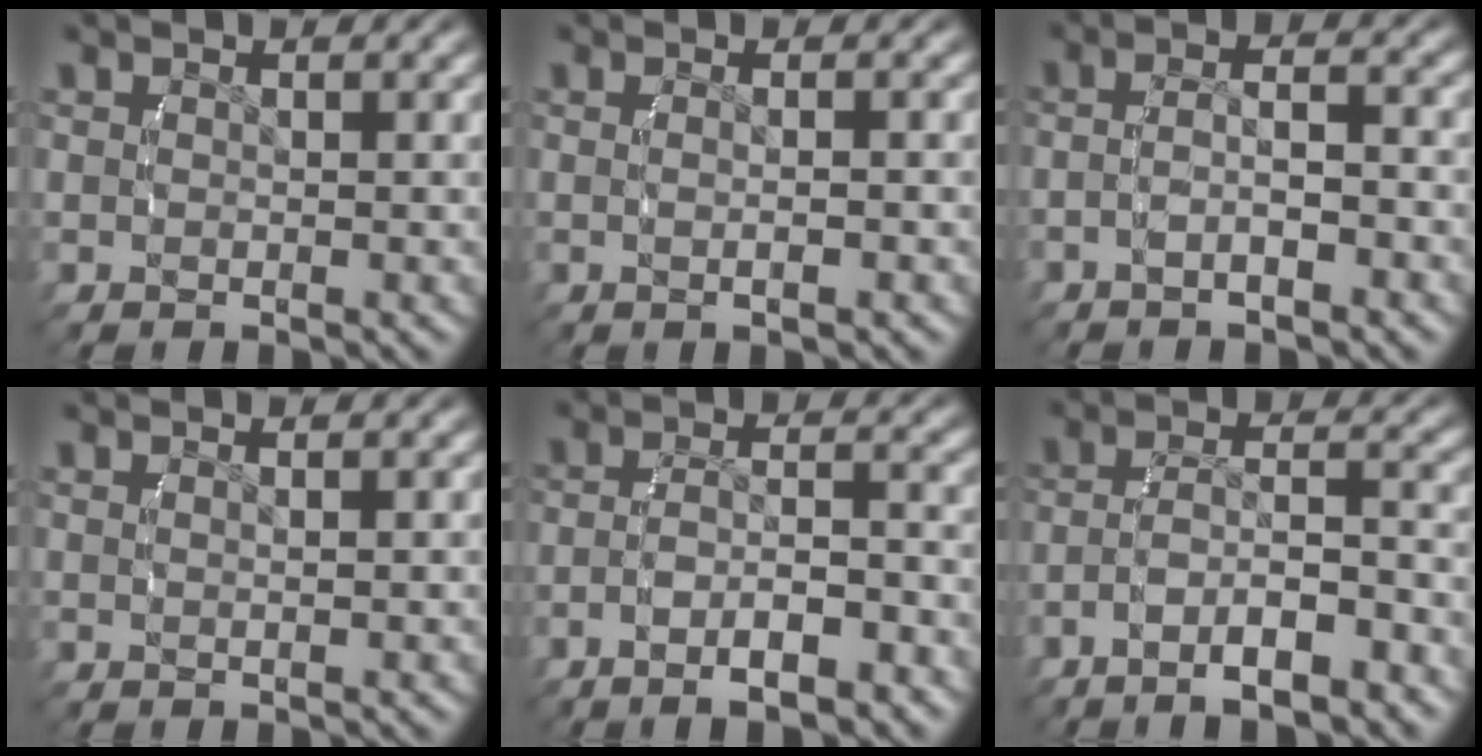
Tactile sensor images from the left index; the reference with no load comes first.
{"total": 1.6, "force": [-0.4, -0.7, 1.4], "torque": [-0.026, 0.002, -0.003]}
{"total": 2.9, "force": [-1.6, 0.4, 2.4], "torque": [-0.043, 0.005, -0.028]}
{"total": 1.1, "force": [0.4, -0.9, 0.4], "torque": [-0.007, -0.001, 0.011]}
{"total": 4.6, "force": [-3.1, 0.9, 3.2], "torque": [-0.054, -0.003, -0.047]}
{"total": 5.4, "force": [-3.8, 1.5, 3.5], "torque": [-0.067, -0.008, -0.057]}